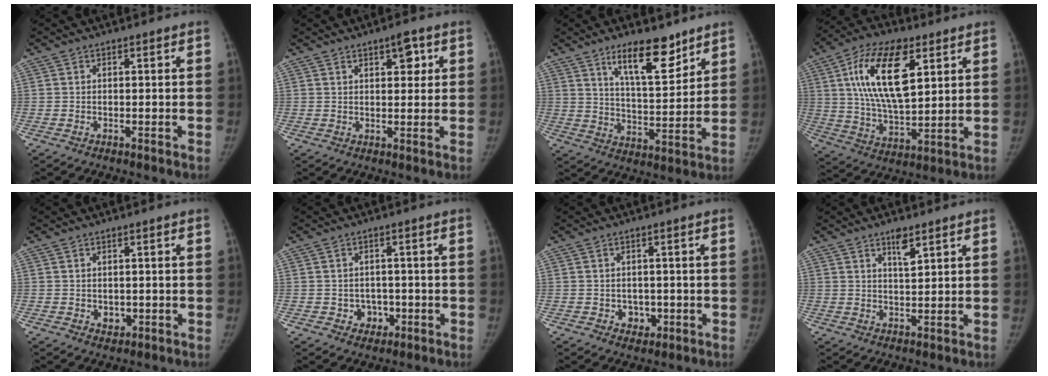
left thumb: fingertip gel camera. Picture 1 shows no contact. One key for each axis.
{"total": 4.2, "fx": 1.9, "fy": 1.9, "fz": 3.3, "tx": -0.031, "ty": -0.007, "tz": 0.027}
{"total": 12.5, "fx": 8.4, "fy": 4.2, "fz": 8.2, "tx": -0.107, "ty": -0.059, "tz": 0.143}
{"total": 18.5, "fx": 6.6, "fy": 8.4, "fz": 15.1, "tx": -0.255, "ty": -0.020, "tz": 0.118}
{"total": 2.3, "fx": -0.2, "fy": 1.8, "fz": 1.3, "tx": -0.010, "ty": -0.001, "tz": 0.004}
{"total": 4.1, "fx": -1.1, "fy": 3.6, "fz": 1.6, "tx": 0.003, "ty": 0.008, "tz": -0.010}
{"total": 3.5, "fx": -0.7, "fy": 3.0, "fz": 1.7, "tx": -0.004, "ty": 0.003, "tz": -0.002}
{"total": 3.9, "fx": 2.6, "fy": 1.2, "fz": 2.8, "tx": -0.040, "ty": -0.015, "tz": 0.045}